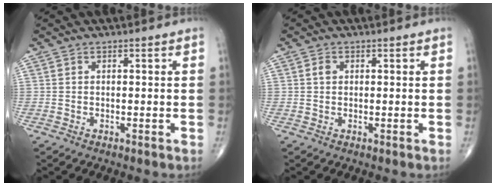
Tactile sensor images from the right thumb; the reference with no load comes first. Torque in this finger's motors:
{"motor_torque": [-0.11, 0.06, 0.09, 0.06, 0.00]}